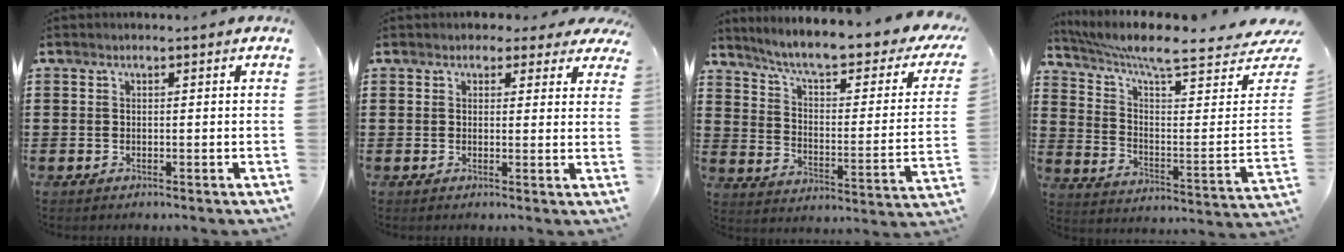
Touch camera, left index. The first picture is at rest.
{"total": 2.4, "force": [1.8, 1.3, 0.7], "torque": [-0.015, 0.003, 0.032]}
{"total": 7.1, "force": [5.4, 0.6, 4.5], "torque": [-0.109, -0.039, 0.086]}
{"total": 8.2, "force": [6.9, 0.1, 4.4], "torque": [-0.109, -0.063, 0.114]}